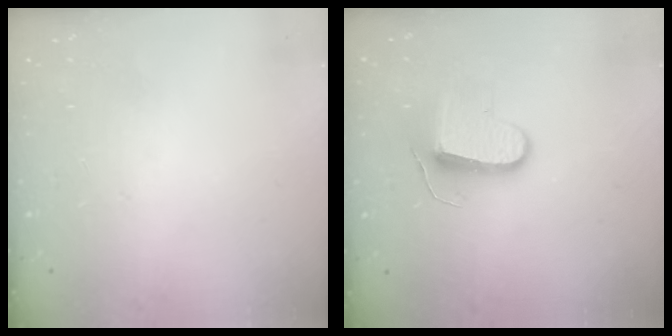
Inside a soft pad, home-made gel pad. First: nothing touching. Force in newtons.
{"total": 9.0, "press": 9.0, "slide": 0.1}